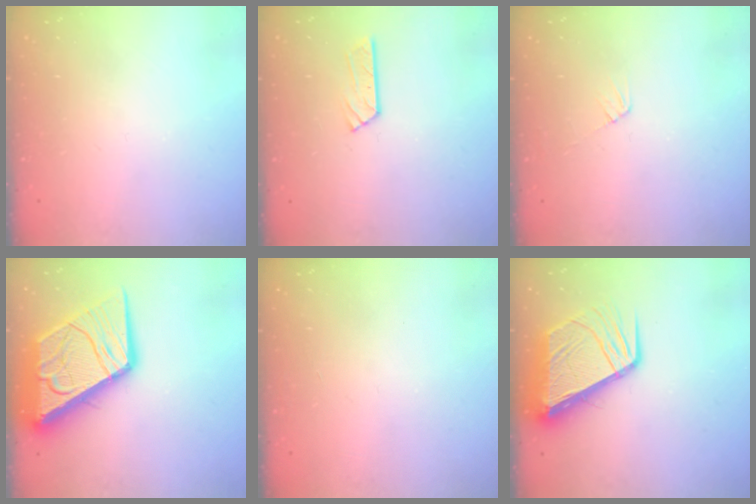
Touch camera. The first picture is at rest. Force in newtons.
{"total": 3.2, "press": 3.2, "slide": 0.4}
{"total": 4.5, "press": 4.5, "slide": 0.6}
{"total": 21.3, "press": 21.2, "slide": 2.3}
{"total": 0.0}
{"total": 12.3, "press": 12.2, "slide": 1.6}